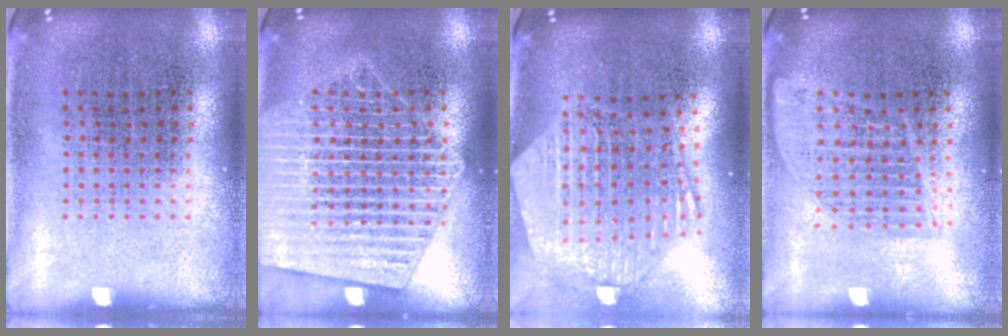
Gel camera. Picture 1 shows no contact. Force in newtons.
{"total": 3.4, "press": 3.4, "slide": 0.4}
{"total": 2.7, "press": 2.2, "slide": 1.5}
{"total": 1.6, "press": 1.4, "slide": 0.7}